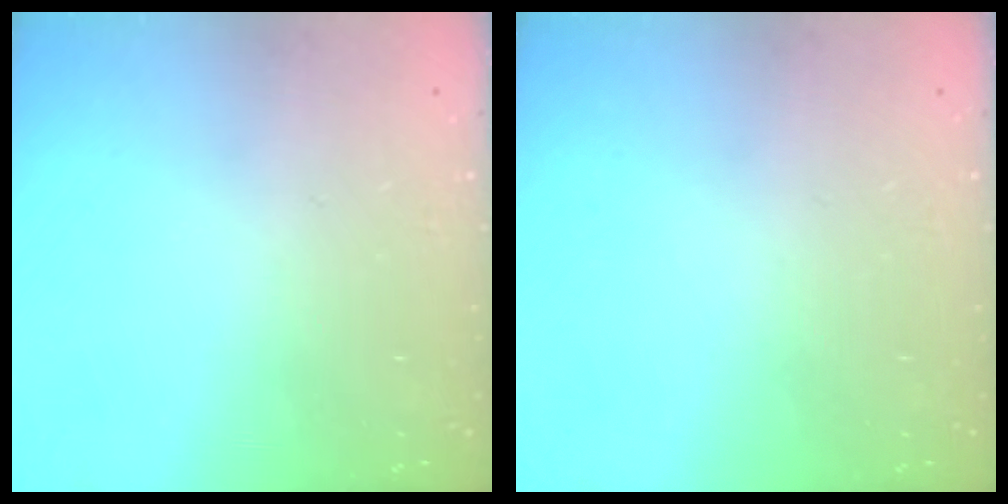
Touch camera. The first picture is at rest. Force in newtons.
{"total": 0.0}